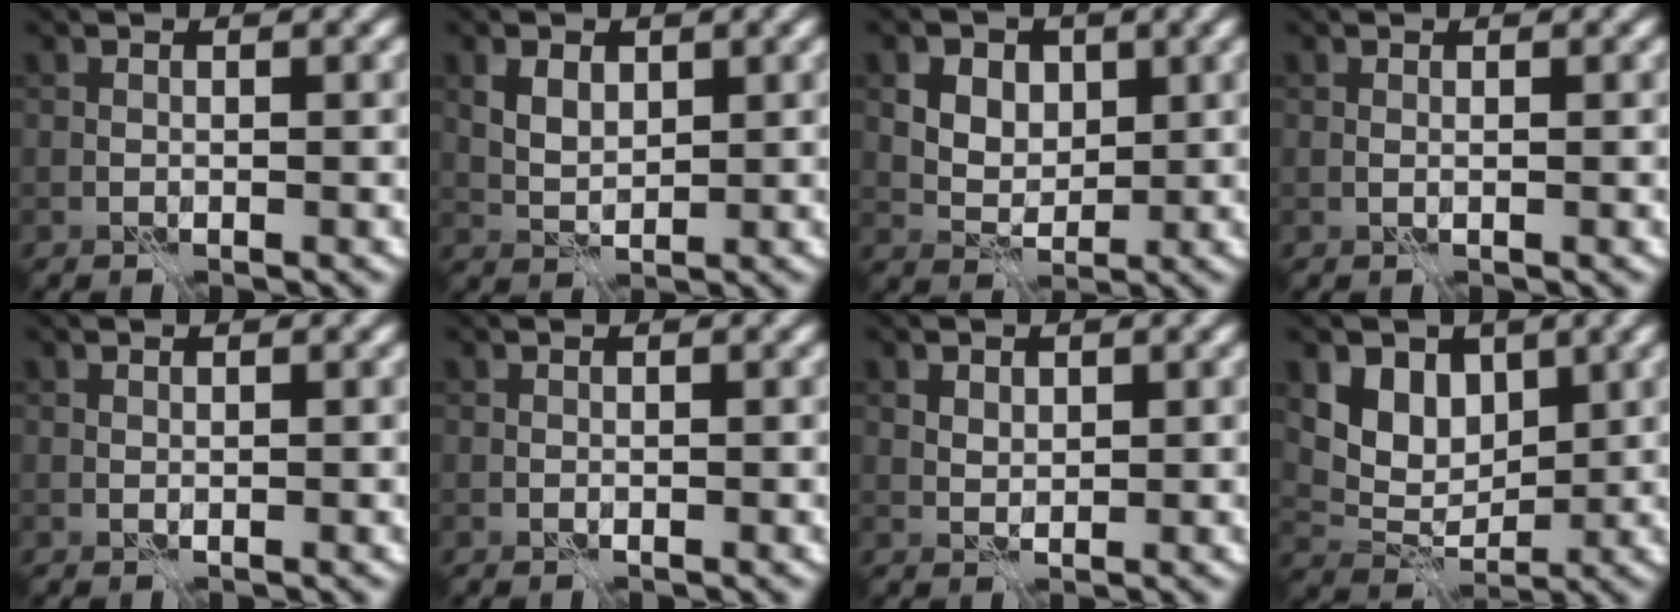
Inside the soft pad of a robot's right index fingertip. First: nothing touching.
{"total": 2.6, "force": [1.0, 1.6, 1.8], "torque": [-0.039, -0.001, 0.020]}
{"total": 7.9, "force": [3.6, 5.6, 4.1], "torque": [-0.072, 0.018, 0.051]}
{"total": 0.0}
{"total": 0.0}
{"total": 0.0}
{"total": 1.2, "force": [0.7, 0.8, 0.6], "torque": [-0.010, -0.002, 0.015]}
{"total": 5.4, "force": [2.7, 3.8, 2.8], "torque": [-0.060, -0.012, 0.050]}